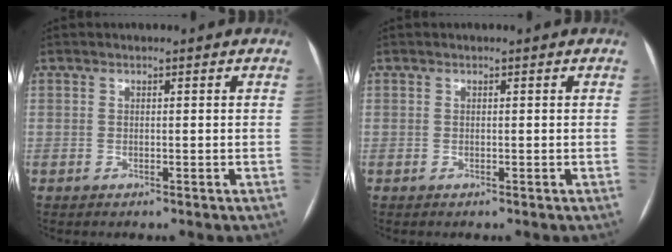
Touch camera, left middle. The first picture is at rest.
{"total": 0.0}